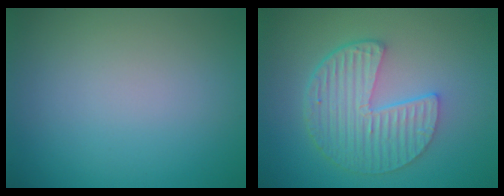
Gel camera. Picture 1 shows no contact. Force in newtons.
{"total": 6.0, "press": 4.3, "slide": 4.2}